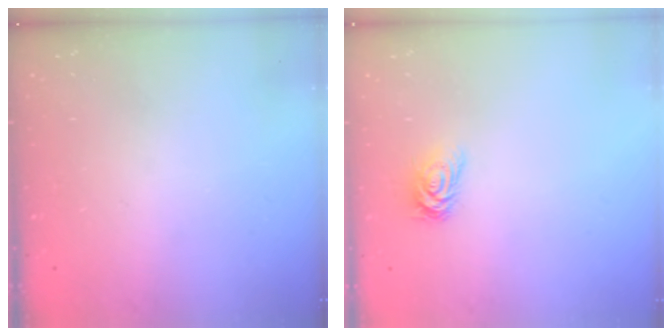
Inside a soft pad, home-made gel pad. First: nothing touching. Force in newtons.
{"total": 4.1, "press": 4.0, "slide": 0.6}